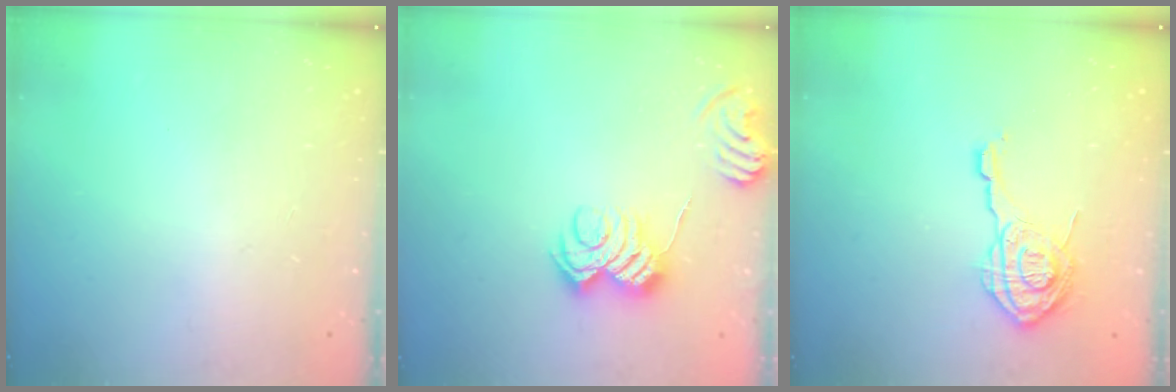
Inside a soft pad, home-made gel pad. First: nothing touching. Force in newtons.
{"total": 9.6, "press": 9.6, "slide": 0.5}
{"total": 14.0, "press": 14.0, "slide": 0.6}